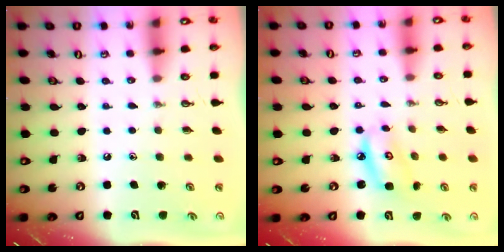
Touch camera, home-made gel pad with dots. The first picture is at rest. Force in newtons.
{"total": 6.9, "press": 6.9, "slide": 0.5}